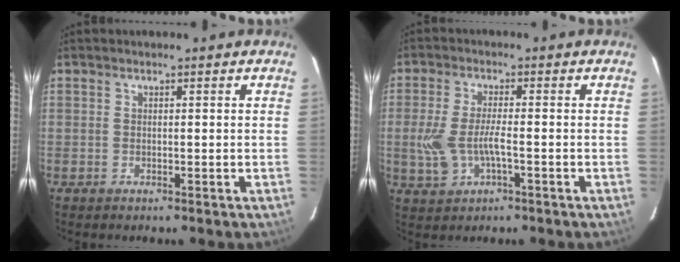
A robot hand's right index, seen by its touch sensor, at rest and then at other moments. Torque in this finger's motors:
{"motor_torque": [-0.03, 0.03, -0.02, 0.04]}